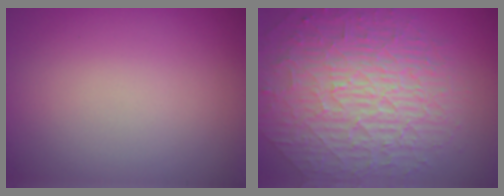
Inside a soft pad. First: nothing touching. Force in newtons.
{"total": 9.6, "press": 6.2, "slide": 7.4}